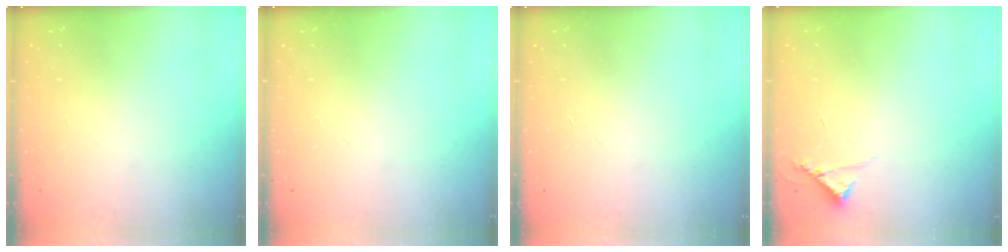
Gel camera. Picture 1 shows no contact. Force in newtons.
{"total": 0.0}
{"total": 1.5, "press": 1.5, "slide": 0.1}
{"total": 3.8, "press": 3.8, "slide": 0.2}